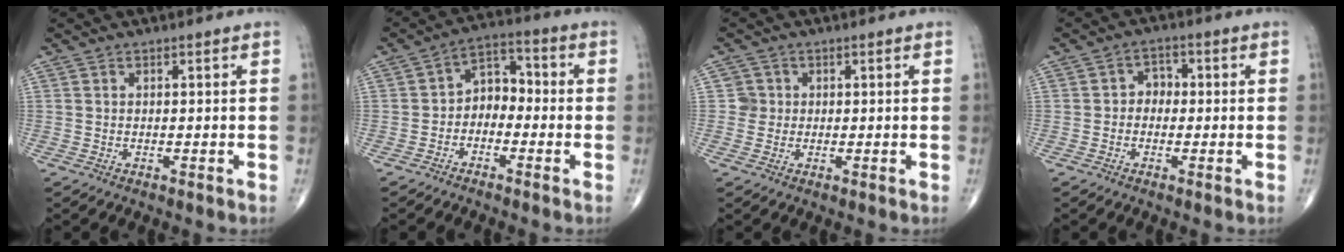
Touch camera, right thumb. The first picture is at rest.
{"total": 6.2, "force": [-1.6, 4.5, 3.9], "torque": [-0.034, 0.036, -0.048]}
{"total": 2.3, "force": [0.2, 2.3, -0.1], "torque": [0.021, 0.006, -0.002]}
{"total": 3.3, "force": [-0.3, 2.8, 1.9], "torque": [-0.004, 0.017, -0.017]}